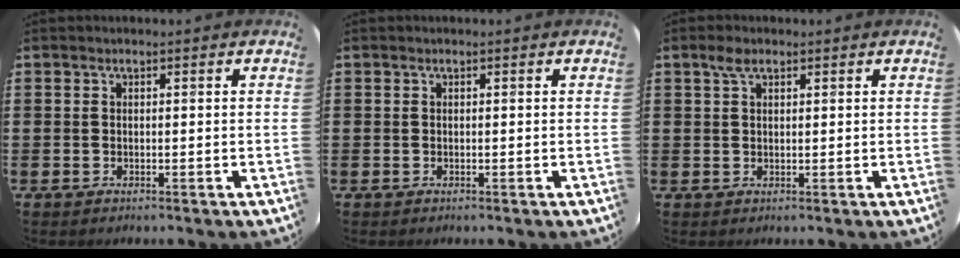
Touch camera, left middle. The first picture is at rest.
{"total": 0.0}
{"total": 2.1, "force": [1.3, 1.0, 1.2], "torque": [-0.020, 0.003, 0.022]}